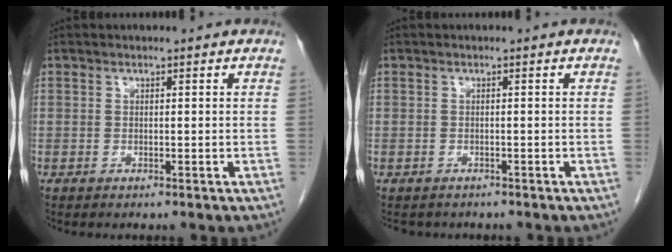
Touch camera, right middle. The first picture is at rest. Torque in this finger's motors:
{"motor_torque": [0.07, -0.07, 0.03, 0.06]}